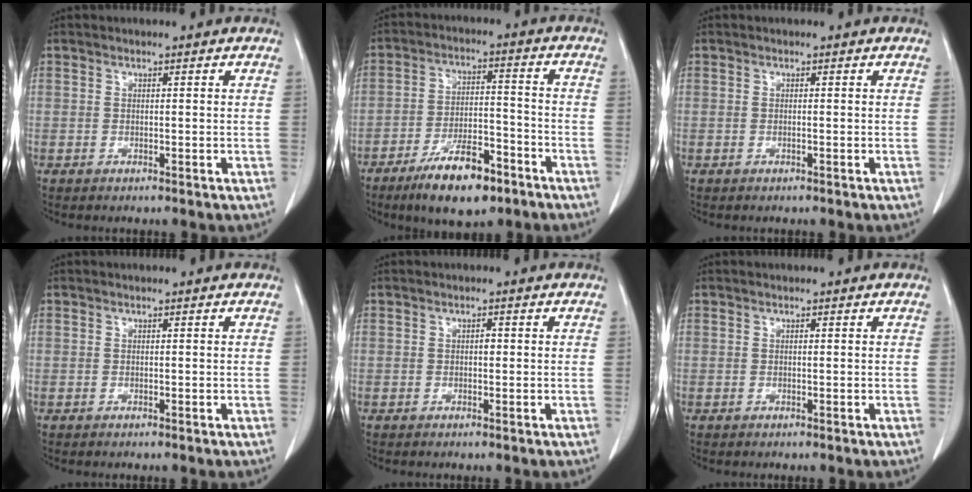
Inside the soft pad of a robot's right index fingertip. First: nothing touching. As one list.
[{"total": 11.5, "force": [-7.5, 3.5, 7.9], "torque": [-0.138, -0.001, -0.126]}, {"total": 0.0}, {"total": 0.0}, {"total": 0.7, "force": [0.0, 0.4, 0.6], "torque": [-0.010, 0.002, 0.000]}, {"total": 0.0}]